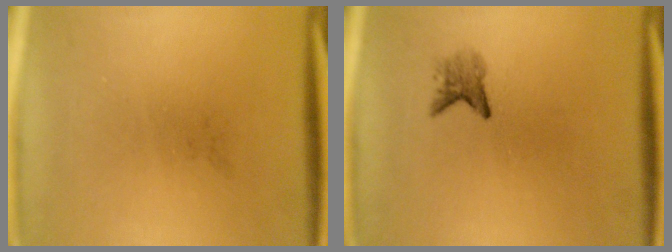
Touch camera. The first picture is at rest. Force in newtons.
{"total": 2.0}